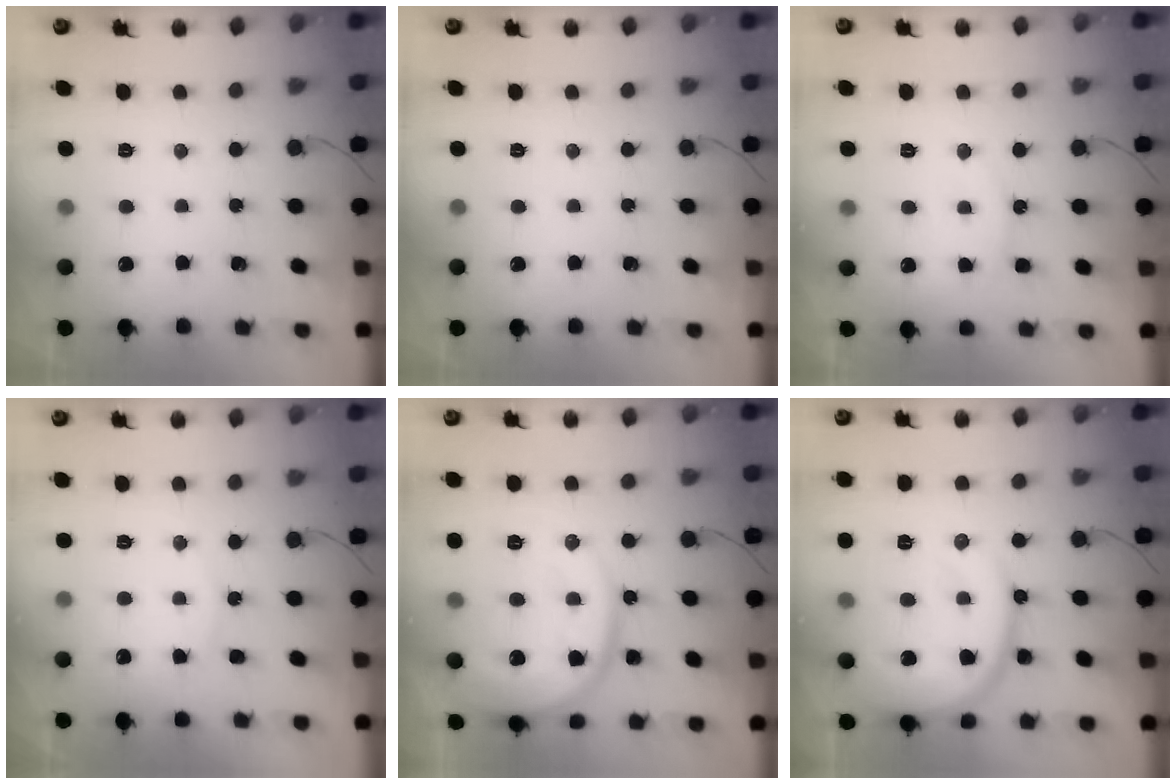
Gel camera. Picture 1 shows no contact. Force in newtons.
{"total": 0.0}
{"total": 7.5, "press": 7.5, "slide": 0.5}
{"total": 7.5, "press": 7.5, "slide": 0.5}
{"total": 16.7, "press": 16.6, "slide": 1.6}
{"total": 15.7, "press": 15.6, "slide": 1.5}